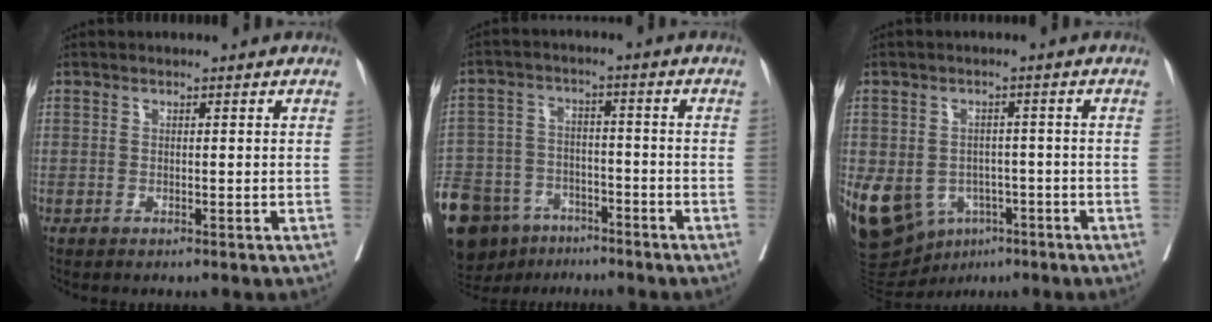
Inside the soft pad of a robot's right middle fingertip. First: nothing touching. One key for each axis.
{"total": 23.7, "fx": -15.3, "fy": 14.3, "fz": 11.1, "tx": -0.335, "ty": -0.030, "tz": -0.245}
{"total": 14.3, "fx": -5.9, "fy": 10.8, "fz": 7.3, "tx": -0.172, "ty": 0.006, "tz": -0.080}